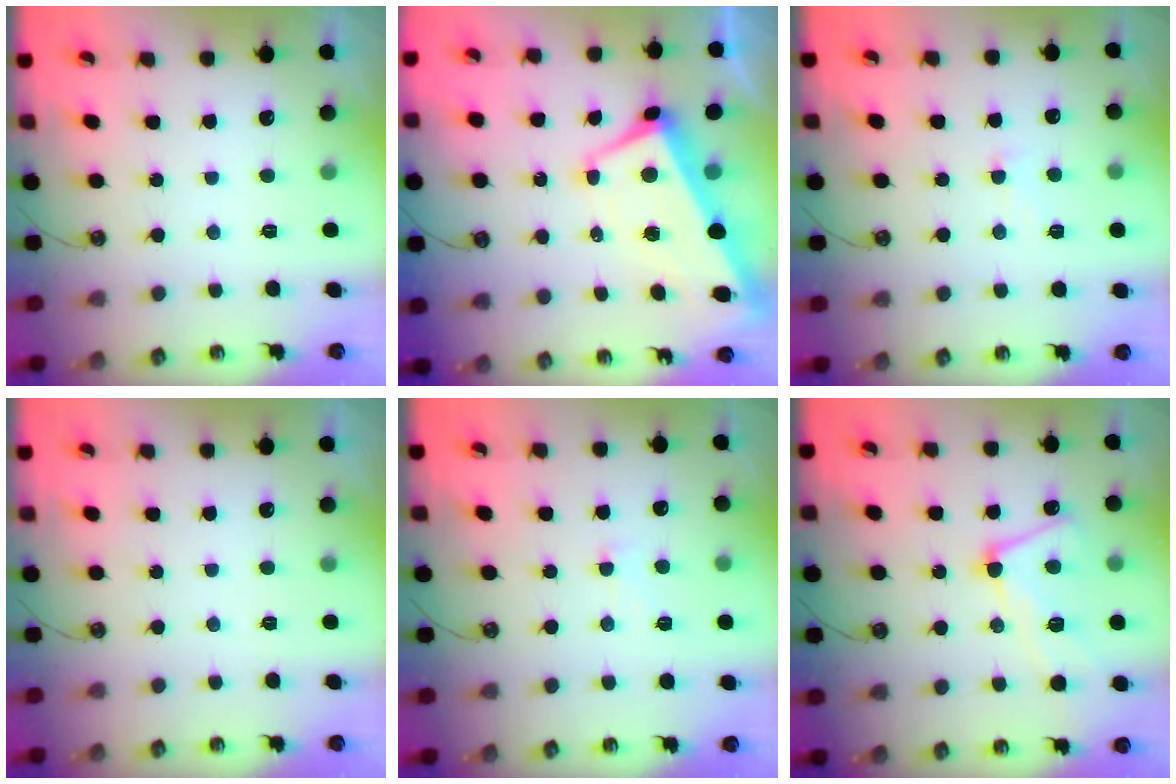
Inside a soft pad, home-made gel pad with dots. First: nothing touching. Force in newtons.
{"total": 1.8, "press": 1.2, "slide": 1.3}
{"total": 0.8, "press": 0.1, "slide": 0.8}
{"total": 0.0}
{"total": 0.8, "press": 0.1, "slide": 0.8}
{"total": 8.1, "press": 8.0, "slide": 1.3}